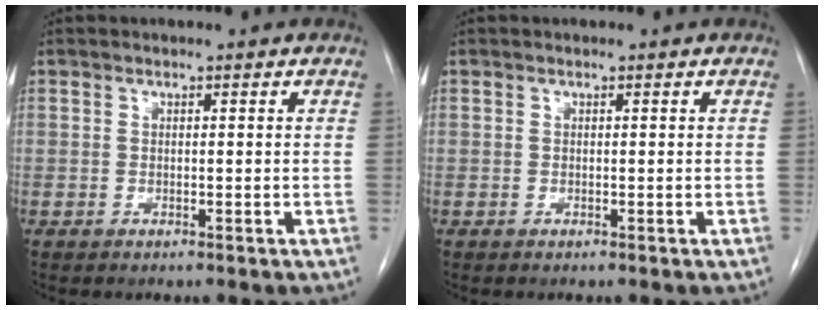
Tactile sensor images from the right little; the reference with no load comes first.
{"total": 0.0}